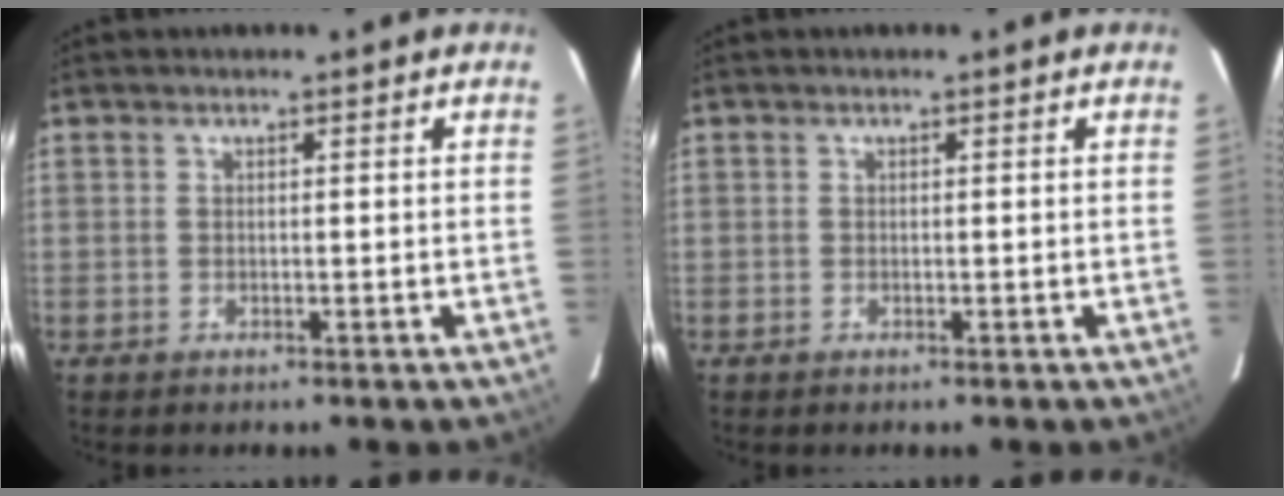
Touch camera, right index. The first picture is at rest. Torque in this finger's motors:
{"motor_torque": [0.06, 0.01, 0.02, 0.00]}